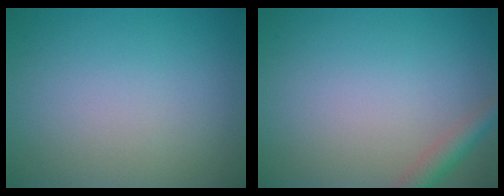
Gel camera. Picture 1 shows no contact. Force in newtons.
{"total": 2.3, "press": 2.3, "slide": 0.1}